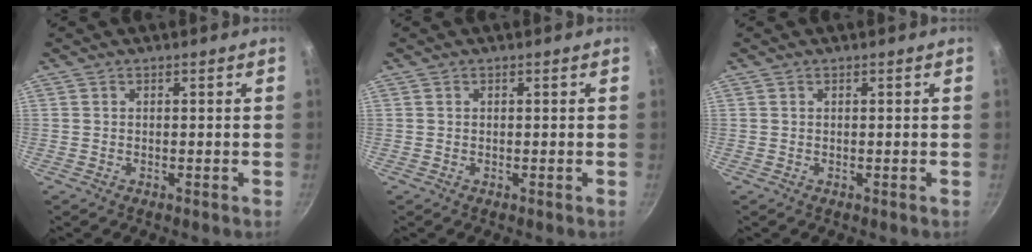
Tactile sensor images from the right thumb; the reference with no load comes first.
{"total": 0.0}
{"total": 0.0}